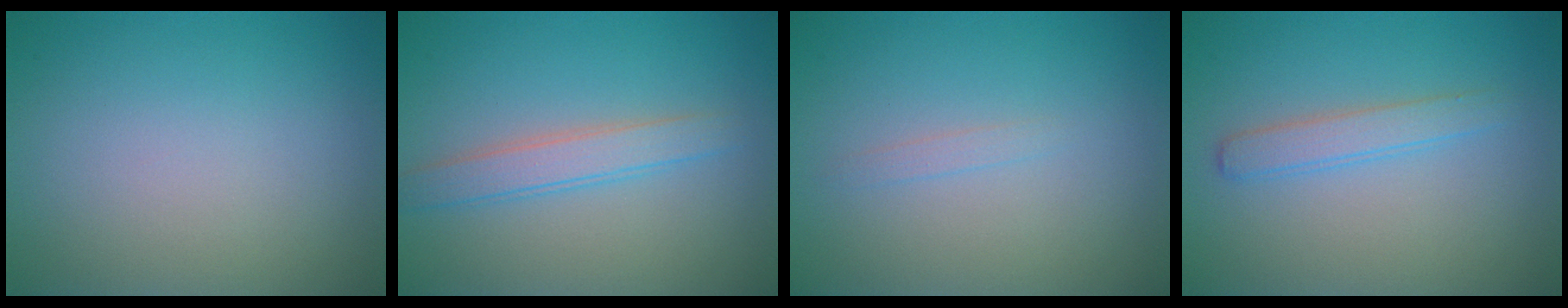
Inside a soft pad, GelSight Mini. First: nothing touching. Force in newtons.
{"total": 2.6, "press": 2.6, "slide": 0.0}
{"total": 0.7, "press": 0.7, "slide": 0.0}
{"total": 2.0, "press": 2.0, "slide": 0.0}